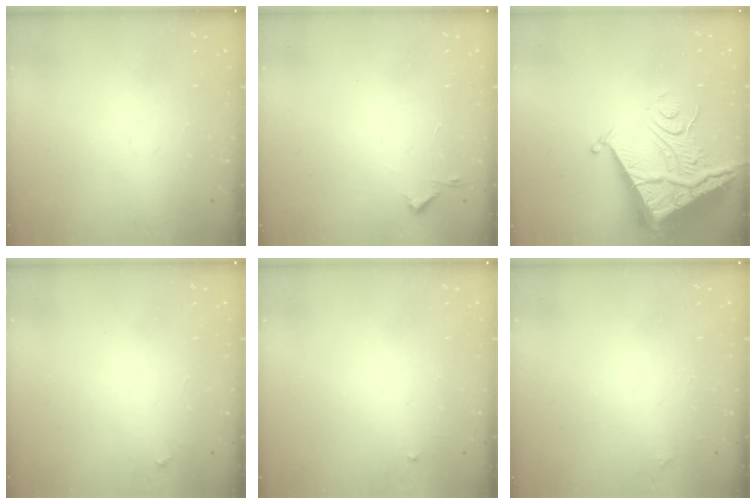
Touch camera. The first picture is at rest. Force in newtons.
{"total": 2.7, "press": 2.6, "slide": 0.4}
{"total": 12.7, "press": 12.6, "slide": 1.2}
{"total": 3.3, "press": 3.2, "slide": 0.3}
{"total": 2.4, "press": 2.3, "slide": 0.4}
{"total": 2.1, "press": 2.1, "slide": 0.3}